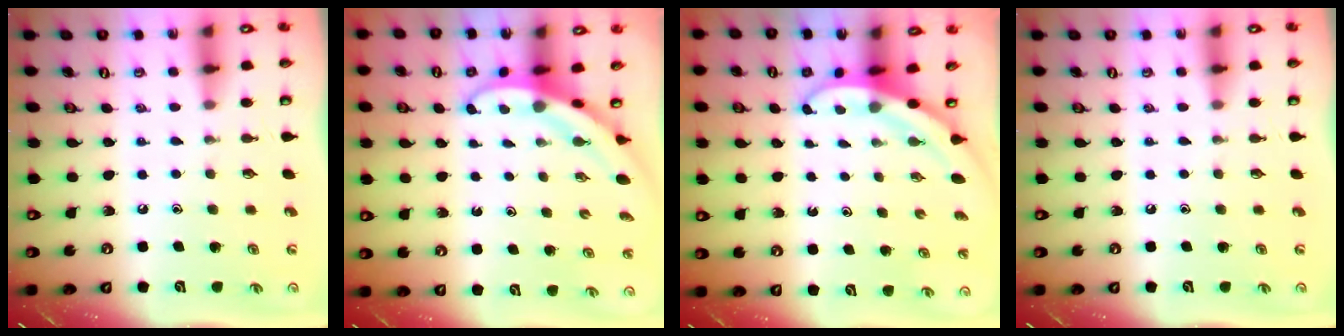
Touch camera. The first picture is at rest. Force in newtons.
{"total": 3.8, "press": 3.8, "slide": 0.1}
{"total": 3.6, "press": 3.6, "slide": 0.1}
{"total": 0.0}